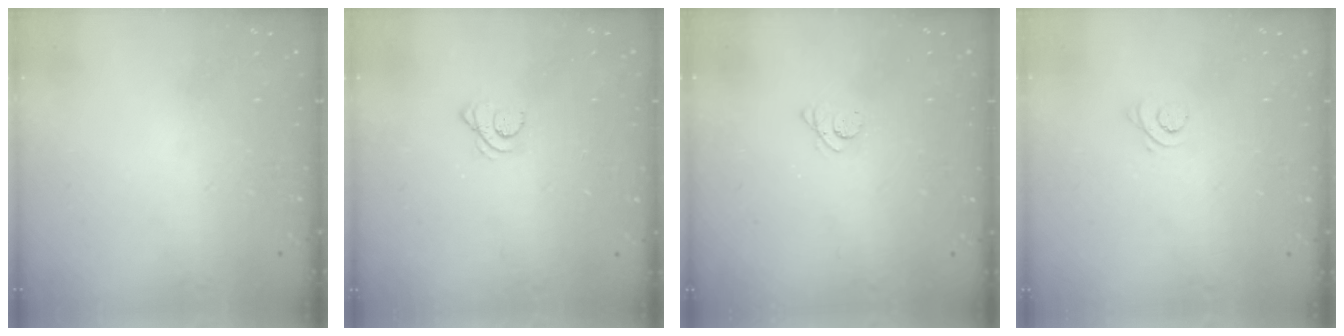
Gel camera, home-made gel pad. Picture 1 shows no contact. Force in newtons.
{"total": 2.1, "press": 2.1, "slide": 0.3}
{"total": 2.5, "press": 2.5, "slide": 0.3}
{"total": 2.9, "press": 2.9, "slide": 0.3}